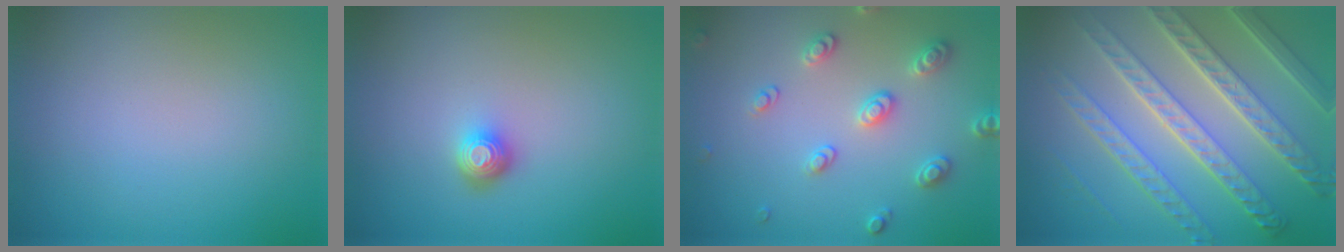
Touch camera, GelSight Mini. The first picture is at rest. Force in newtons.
{"total": 1.7, "press": 1.3, "slide": 1.2}
{"total": 3.0, "press": 2.9, "slide": 0.6}
{"total": 8.1, "press": 6.5, "slide": 4.7}